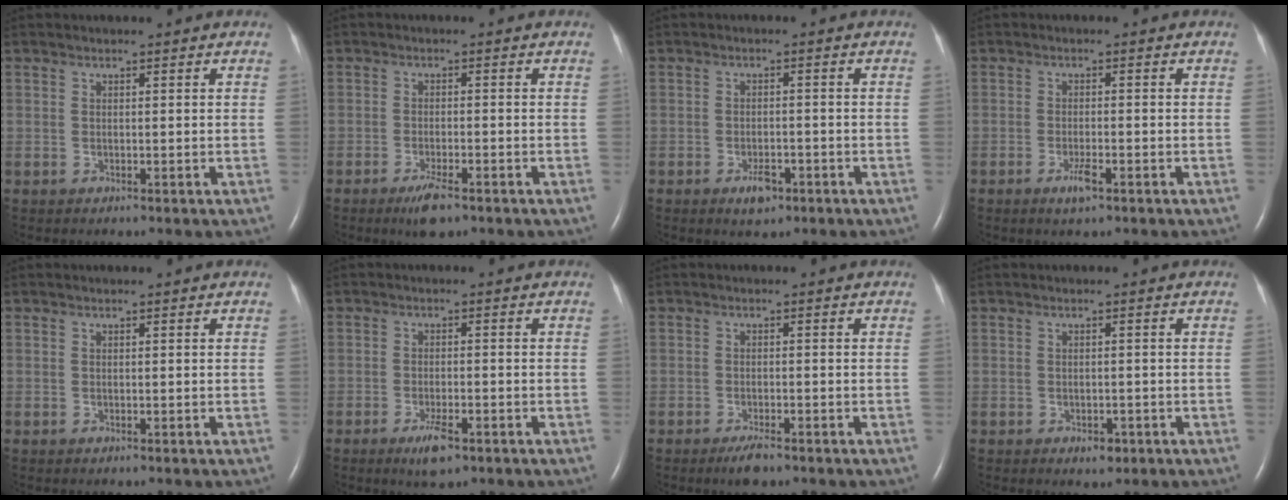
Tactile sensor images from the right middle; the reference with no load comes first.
{"total": 4.0, "force": [-2.6, 0.8, 2.8], "torque": [-0.059, -0.006, -0.043]}
{"total": 3.1, "force": [-1.8, 1.5, 2.0], "torque": [-0.035, 0.001, -0.025]}
{"total": 2.6, "force": [-1.5, 0.4, 2.0], "torque": [-0.042, -0.003, -0.027]}
{"total": 0.0}
{"total": 3.9, "force": [-2.3, 1.0, 3.0], "torque": [-0.060, -0.004, -0.038]}
{"total": 2.7, "force": [-1.9, 0.5, 1.8], "torque": [-0.039, -0.004, -0.032]}
{"total": 1.8, "force": [-1.0, 1.1, 1.1], "torque": [-0.015, 0.002, -0.007]}